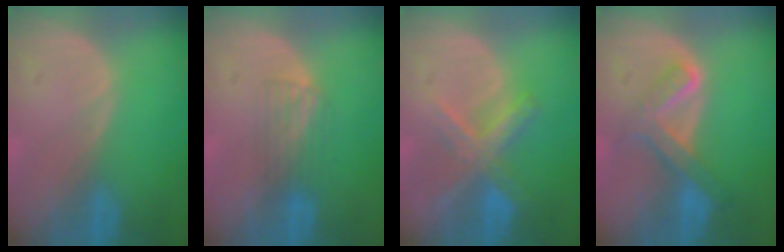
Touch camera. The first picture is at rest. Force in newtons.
{"total": 3.2, "press": 3.0, "slide": 1.2}
{"total": 7.0, "press": 6.1, "slide": 3.4}
{"total": 6.7, "press": 5.7, "slide": 3.5}